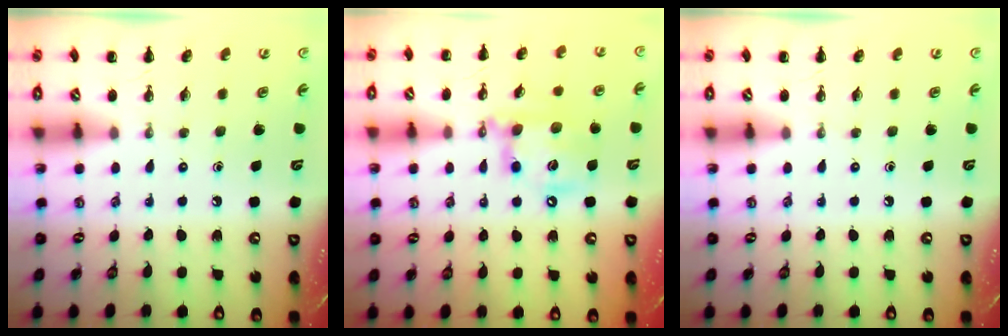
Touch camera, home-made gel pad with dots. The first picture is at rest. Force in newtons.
{"total": 15.7, "press": 15.4, "slide": 2.9}
{"total": 0.0}